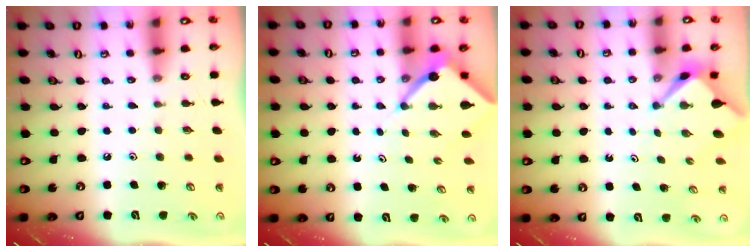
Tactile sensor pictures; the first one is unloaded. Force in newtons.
{"total": 5.1, "press": 5.1, "slide": 0.4}
{"total": 2.4, "press": 2.4, "slide": 0.2}